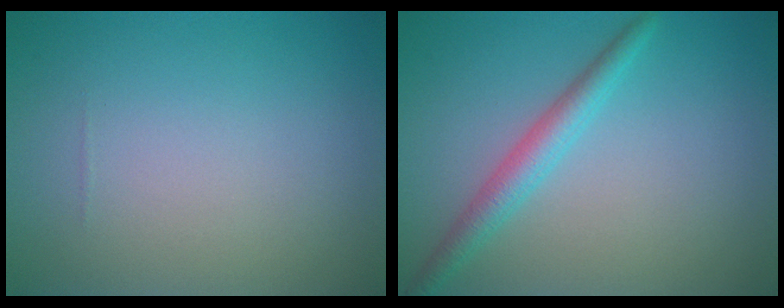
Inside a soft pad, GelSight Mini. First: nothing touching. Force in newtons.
{"total": 2.8, "press": 2.8, "slide": 0.0}